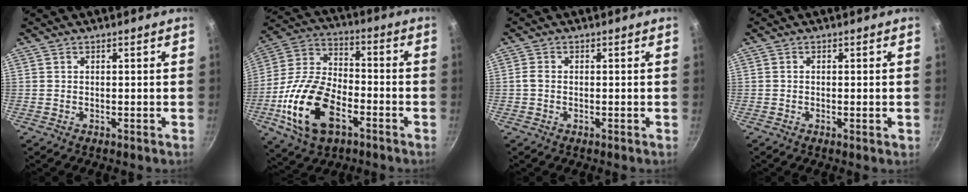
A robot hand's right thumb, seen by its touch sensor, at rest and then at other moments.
{"total": 19.4, "force": [-7.2, 11.0, 14.2], "torque": [-0.270, 0.034, -0.141]}
{"total": 1.4, "force": [-0.3, 0.9, 0.9], "torque": [-0.021, 0.007, -0.008]}
{"total": 1.0, "force": [-0.3, 0.2, 0.9], "torque": [-0.015, -0.001, -0.005]}